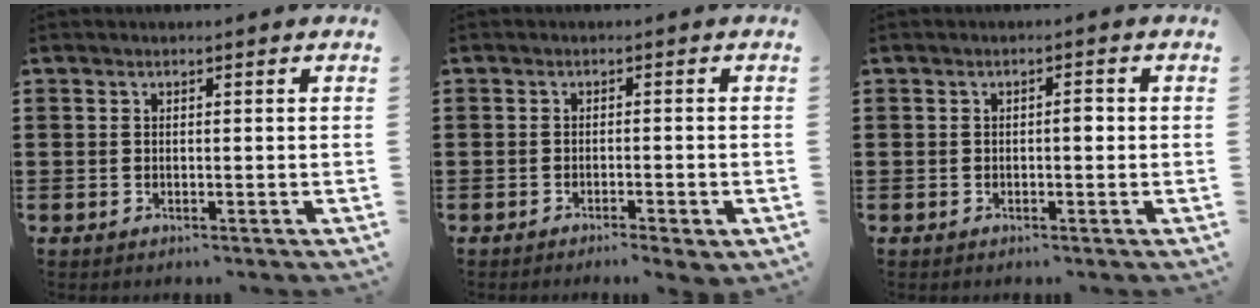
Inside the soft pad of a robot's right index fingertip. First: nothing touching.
{"total": 1.5, "force": [-1.2, 0.1, 0.9], "torque": [-0.017, -0.001, -0.022]}
{"total": 1.7, "force": [-0.1, 0.5, 1.6], "torque": [-0.029, 0.003, -0.004]}